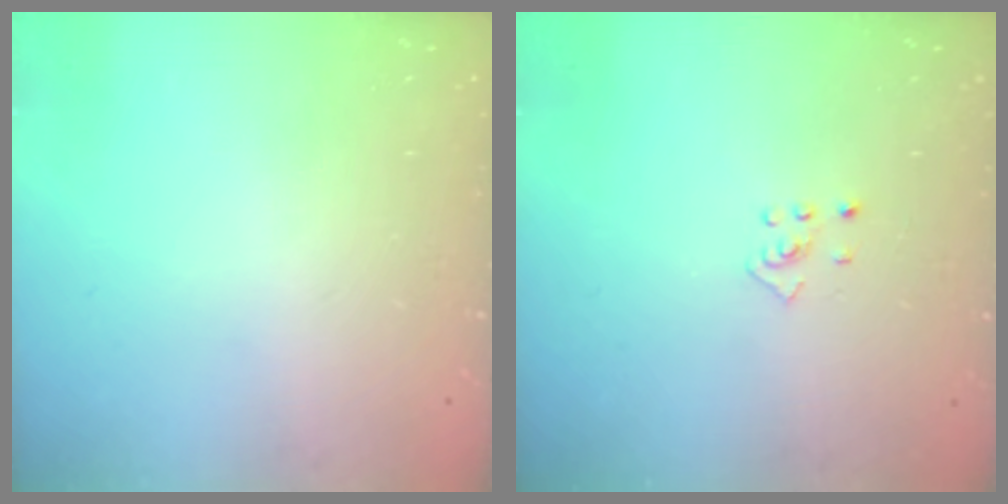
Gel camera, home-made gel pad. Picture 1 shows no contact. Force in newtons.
{"total": 2.5, "press": 2.4, "slide": 0.8}